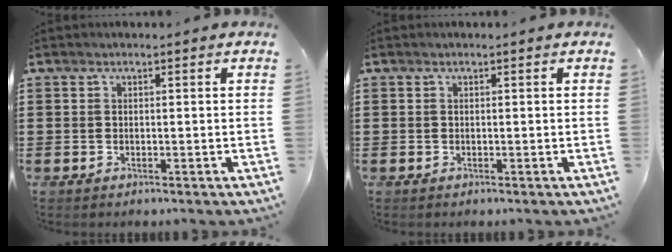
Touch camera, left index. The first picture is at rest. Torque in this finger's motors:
{"motor_torque": [0.00, 0.00, 0.01, 0.00]}